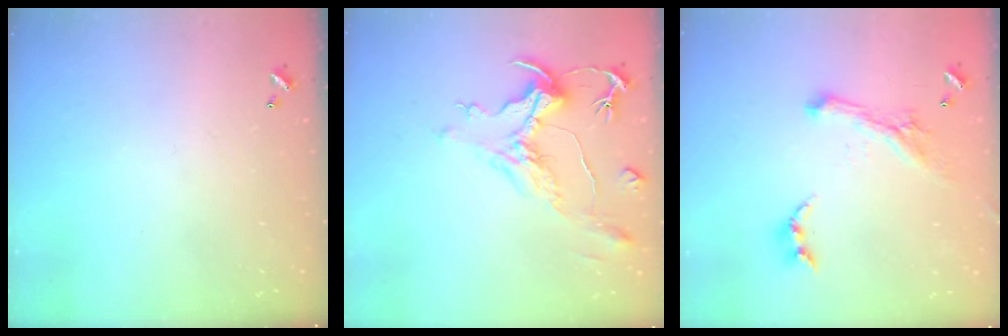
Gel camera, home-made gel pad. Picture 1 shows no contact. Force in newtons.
{"total": 1.5, "press": 0.9, "slide": 1.2}
{"total": 2.2, "press": 2.1, "slide": 0.5}